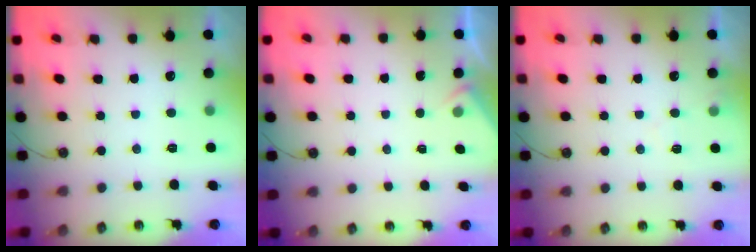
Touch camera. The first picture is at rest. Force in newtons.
{"total": 2.8, "press": 2.7, "slide": 0.4}
{"total": 5.5, "press": 5.4, "slide": 0.8}